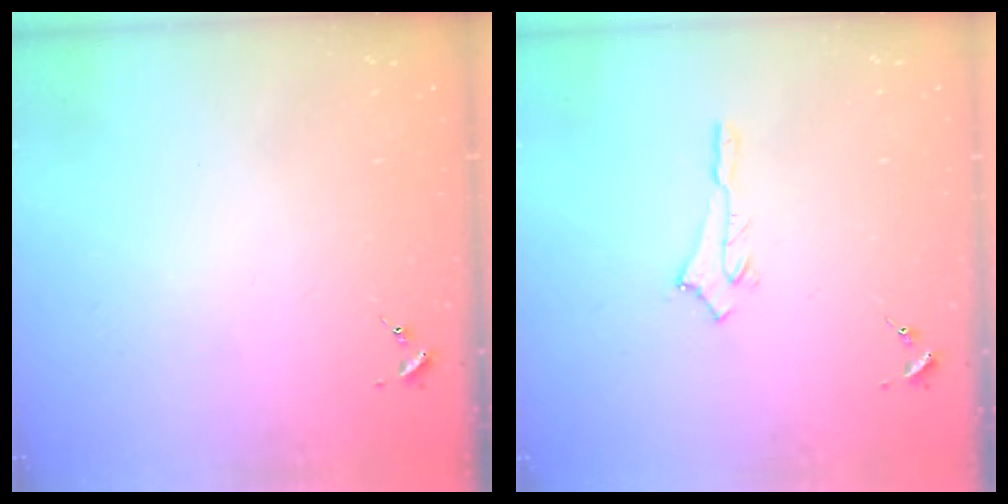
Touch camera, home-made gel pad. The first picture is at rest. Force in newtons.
{"total": 2.5, "press": 2.5, "slide": 0.2}